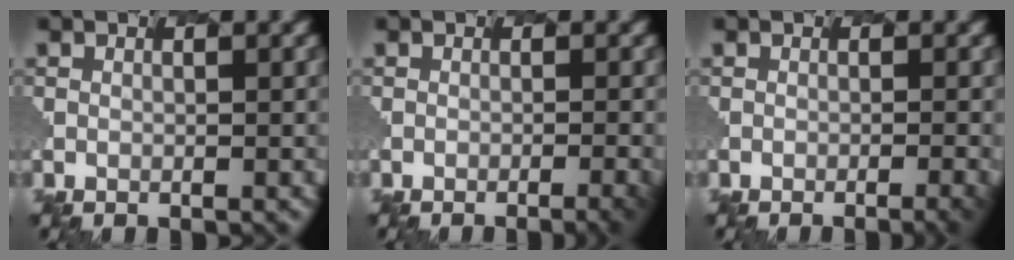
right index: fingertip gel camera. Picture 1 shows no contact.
{"total": 3.0, "force": [-1.3, 1.0, 2.5], "torque": [-0.019, 0.005, -0.015]}
{"total": 2.6, "force": [-1.2, 0.8, 2.1], "torque": [-0.018, 0.004, -0.015]}